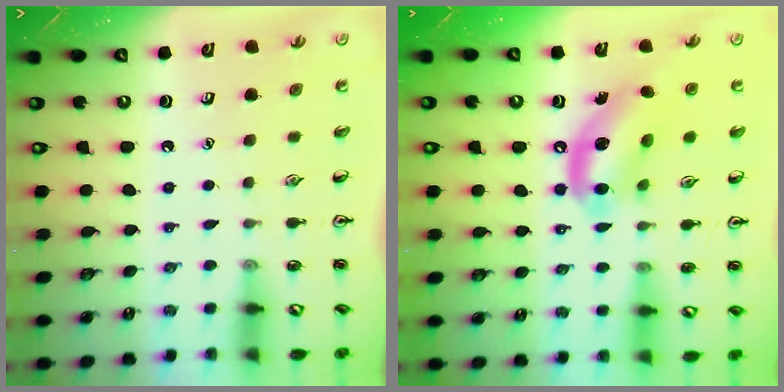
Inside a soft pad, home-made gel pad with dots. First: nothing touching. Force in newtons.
{"total": 12.2, "press": 11.5, "slide": 4.1}